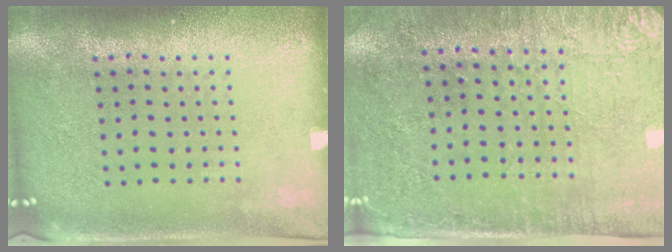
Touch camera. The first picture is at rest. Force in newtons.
{"total": 2.8, "press": 2.4, "slide": 1.4}